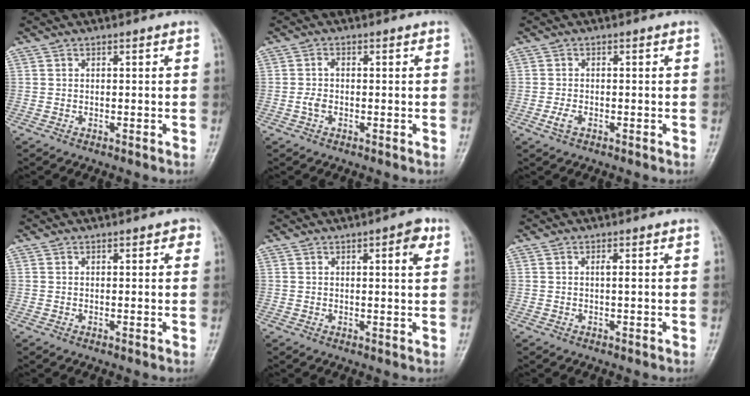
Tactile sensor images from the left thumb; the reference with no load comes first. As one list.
[{"total": 2.2, "force": [-0.5, 1.4, 1.7], "torque": [-0.036, 0.006, -0.014]}, {"total": 2.0, "force": [-0.9, 1.0, 1.4], "torque": [-0.034, 0.002, -0.020]}, {"total": 1.6, "force": [0.8, 0.9, 1.0], "torque": [0.000, 0.000, 0.007]}, {"total": 4.1, "force": [1.8, 1.2, 3.5], "torque": [-0.040, -0.004, 0.021]}, {"total": 0.8, "force": [0.0, 0.1, 0.8], "torque": [-0.017, 0.000, -0.001]}]